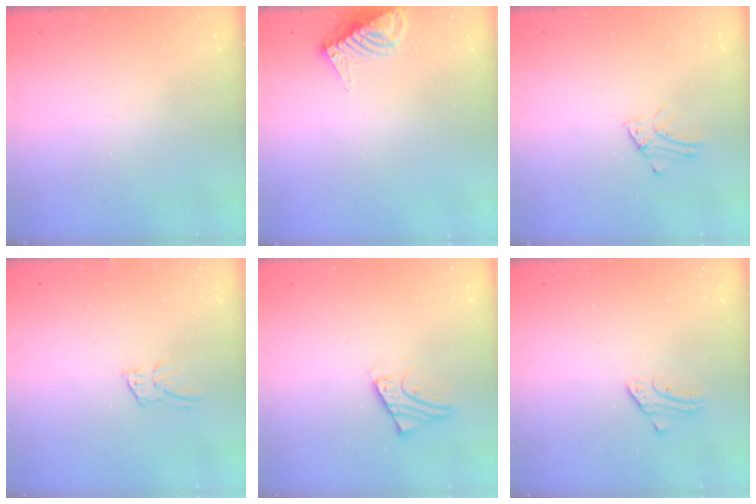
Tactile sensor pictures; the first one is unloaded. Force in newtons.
{"total": 9.2, "press": 9.2, "slide": 0.9}
{"total": 2.1, "press": 2.1, "slide": 0.1}
{"total": 6.7, "press": 6.7, "slide": 0.4}
{"total": 2.8, "press": 2.8, "slide": 0.2}
{"total": 2.2, "press": 2.2, "slide": 0.2}